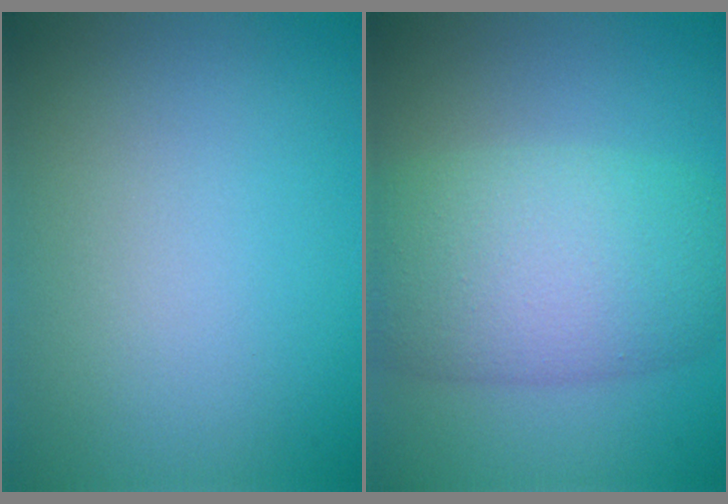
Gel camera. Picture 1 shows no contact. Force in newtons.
{"total": 8.5, "press": 8.5, "slide": 0.4}